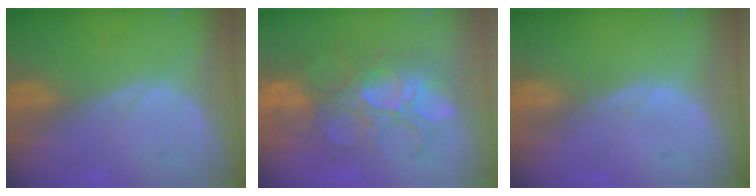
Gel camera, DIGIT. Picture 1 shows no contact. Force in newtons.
{"total": 10.1, "press": 9.6, "slide": 3.2}
{"total": 0.7, "press": 0.6, "slide": 0.3}